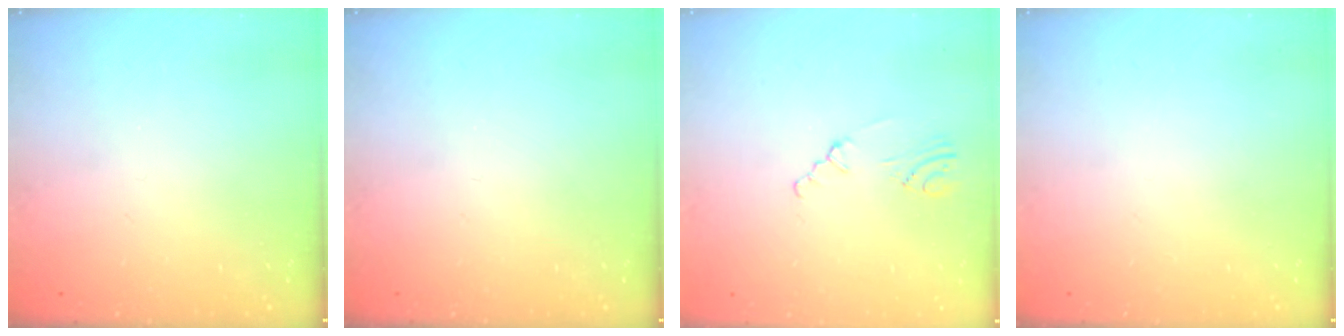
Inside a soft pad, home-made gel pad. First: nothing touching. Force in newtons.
{"total": 0.0}
{"total": 1.0, "press": 0.9, "slide": 0.4}
{"total": 0.0}